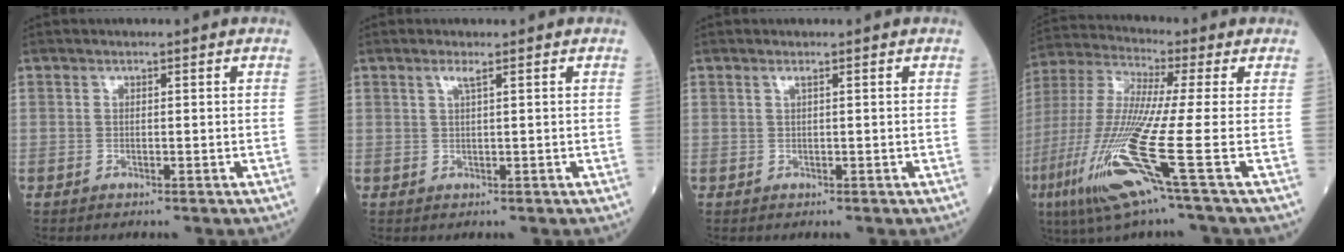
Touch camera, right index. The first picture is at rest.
{"total": 1.3, "force": [0.6, -0.2, 1.1], "torque": [-0.029, 0.002, 0.014]}
{"total": 0.5, "force": [0.2, -0.1, 0.5], "torque": [-0.015, 0.003, 0.007]}
{"total": 16.5, "force": [-6.4, -0.7, 15.2], "torque": [-0.341, -0.035, -0.135]}